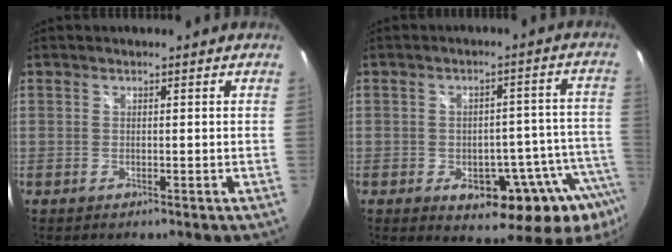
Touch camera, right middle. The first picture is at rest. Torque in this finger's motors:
{"motor_torque": [1.34, -0.79, 0.37, 0.09]}